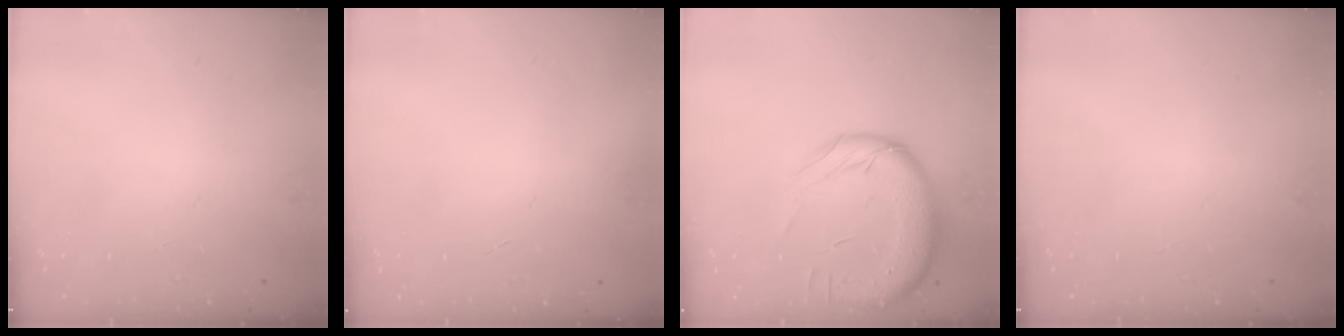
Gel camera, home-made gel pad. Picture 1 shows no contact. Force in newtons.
{"total": 0.0}
{"total": 16.4, "press": 15.9, "slide": 4.0}
{"total": 0.0}